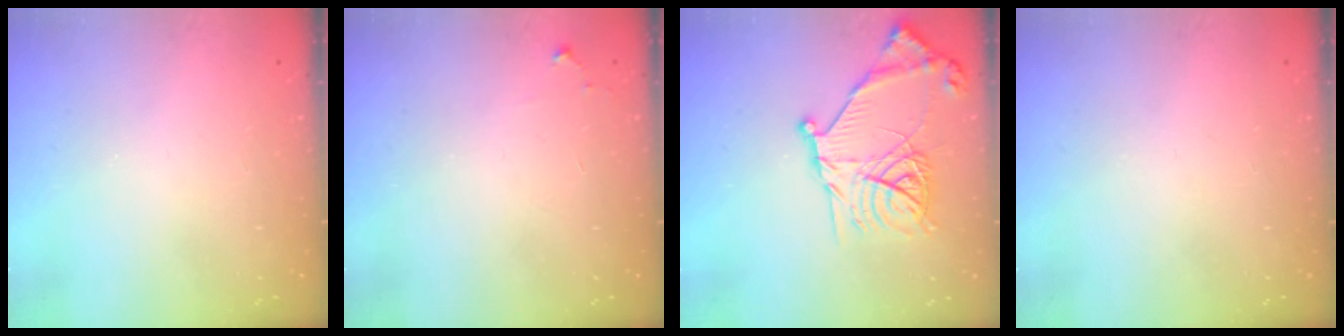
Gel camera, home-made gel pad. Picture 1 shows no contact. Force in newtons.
{"total": 4.9, "press": 4.9, "slide": 0.7}
{"total": 18.8, "press": 18.7, "slide": 2.0}
{"total": 0.0}